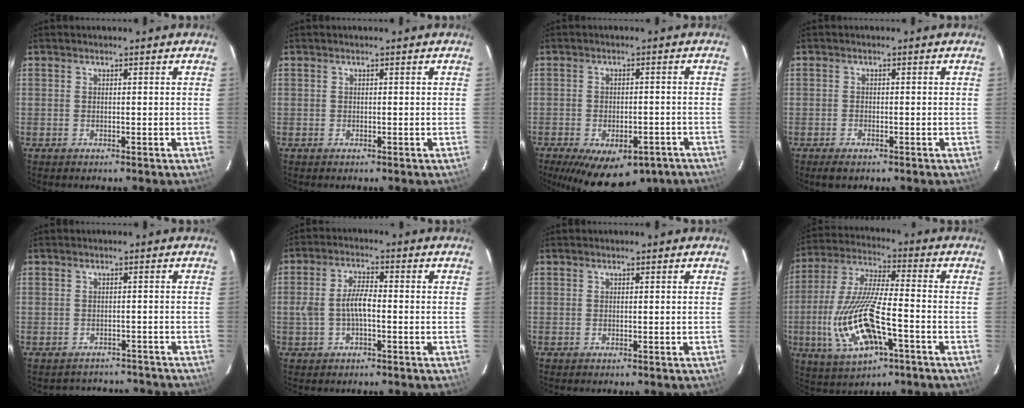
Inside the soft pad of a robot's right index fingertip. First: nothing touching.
{"total": 0.0}
{"total": 16.4, "force": [-10.8, 7.9, 9.6], "torque": [-0.185, -0.019, -0.134]}
{"total": 2.1, "force": [-1.6, 0.9, 1.1], "torque": [-0.027, -0.004, -0.030]}
{"total": 7.8, "force": [-6.8, 3.8, 1.1], "torque": [-0.015, 0.027, -0.079]}
{"total": 5.3, "force": [-1.2, 2.1, 4.8], "torque": [-0.098, 0.010, -0.021]}
{"total": 0.0}
{"total": 17.2, "force": [-5.7, 5.4, 15.3], "torque": [-0.329, -0.014, -0.100]}